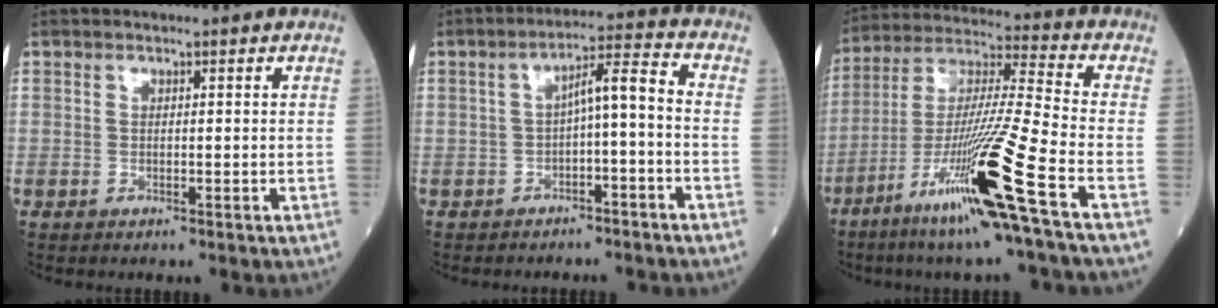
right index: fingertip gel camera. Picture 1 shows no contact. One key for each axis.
{"total": 5.6, "fx": -1.4, "fy": 1.0, "fz": 5.3, "tx": -0.083, "ty": 0.030, "tz": -0.021}
{"total": 18.6, "fx": -8.9, "fy": -1.8, "fz": 16.2, "tx": -0.339, "ty": -0.041, "tz": -0.171}